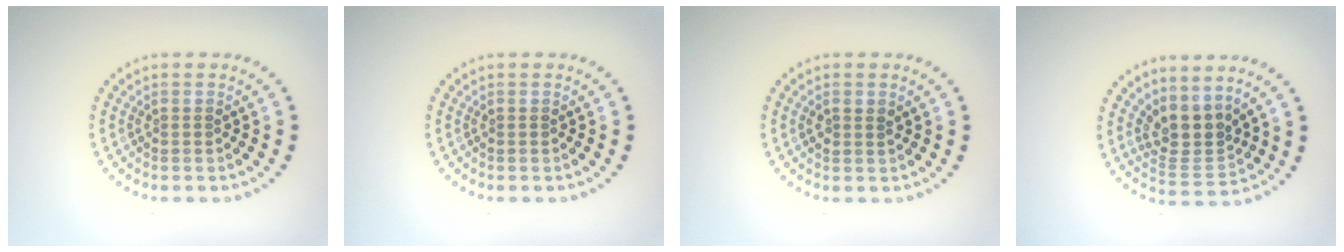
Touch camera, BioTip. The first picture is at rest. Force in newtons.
{"total": 0.0}
{"total": 1.0, "press": 0.9, "slide": 0.4}
{"total": 3.4, "press": 2.6, "slide": 2.2}